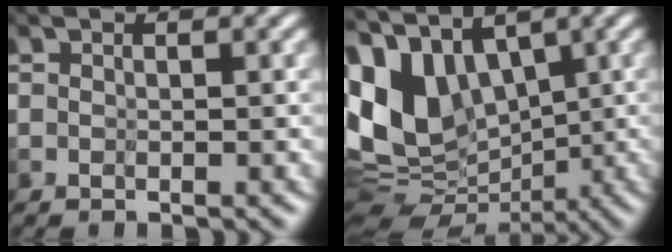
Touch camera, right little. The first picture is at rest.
{"total": 7.9, "force": [2.6, 4.9, 5.5], "torque": [-0.134, -0.007, 0.043]}